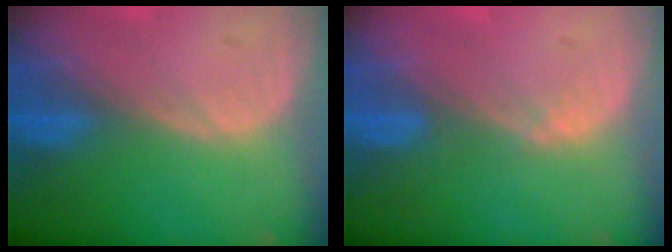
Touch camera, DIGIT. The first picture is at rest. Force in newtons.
{"total": 1.0, "press": 0.8, "slide": 0.6}